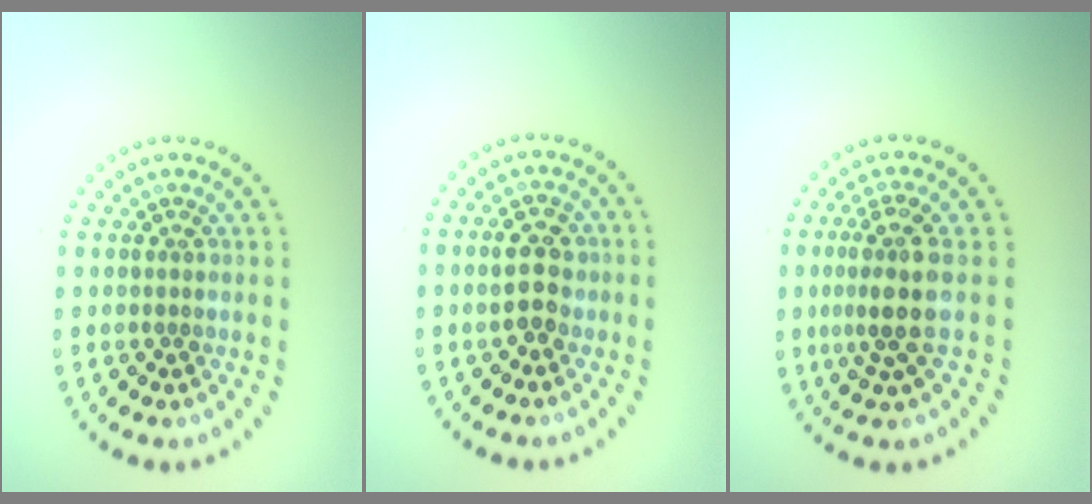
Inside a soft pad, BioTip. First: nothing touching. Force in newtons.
{"total": 3.0, "press": 3.0, "slide": 0.2}
{"total": 3.6, "press": 2.8, "slide": 2.3}